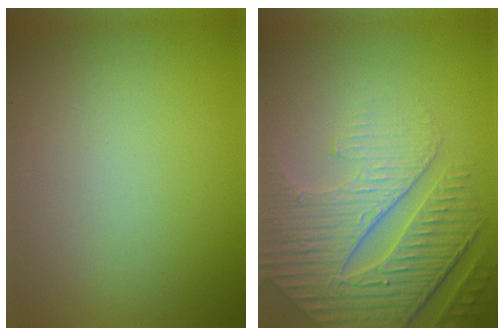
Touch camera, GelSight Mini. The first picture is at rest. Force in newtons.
{"total": 8.0, "press": 5.8, "slide": 5.5}